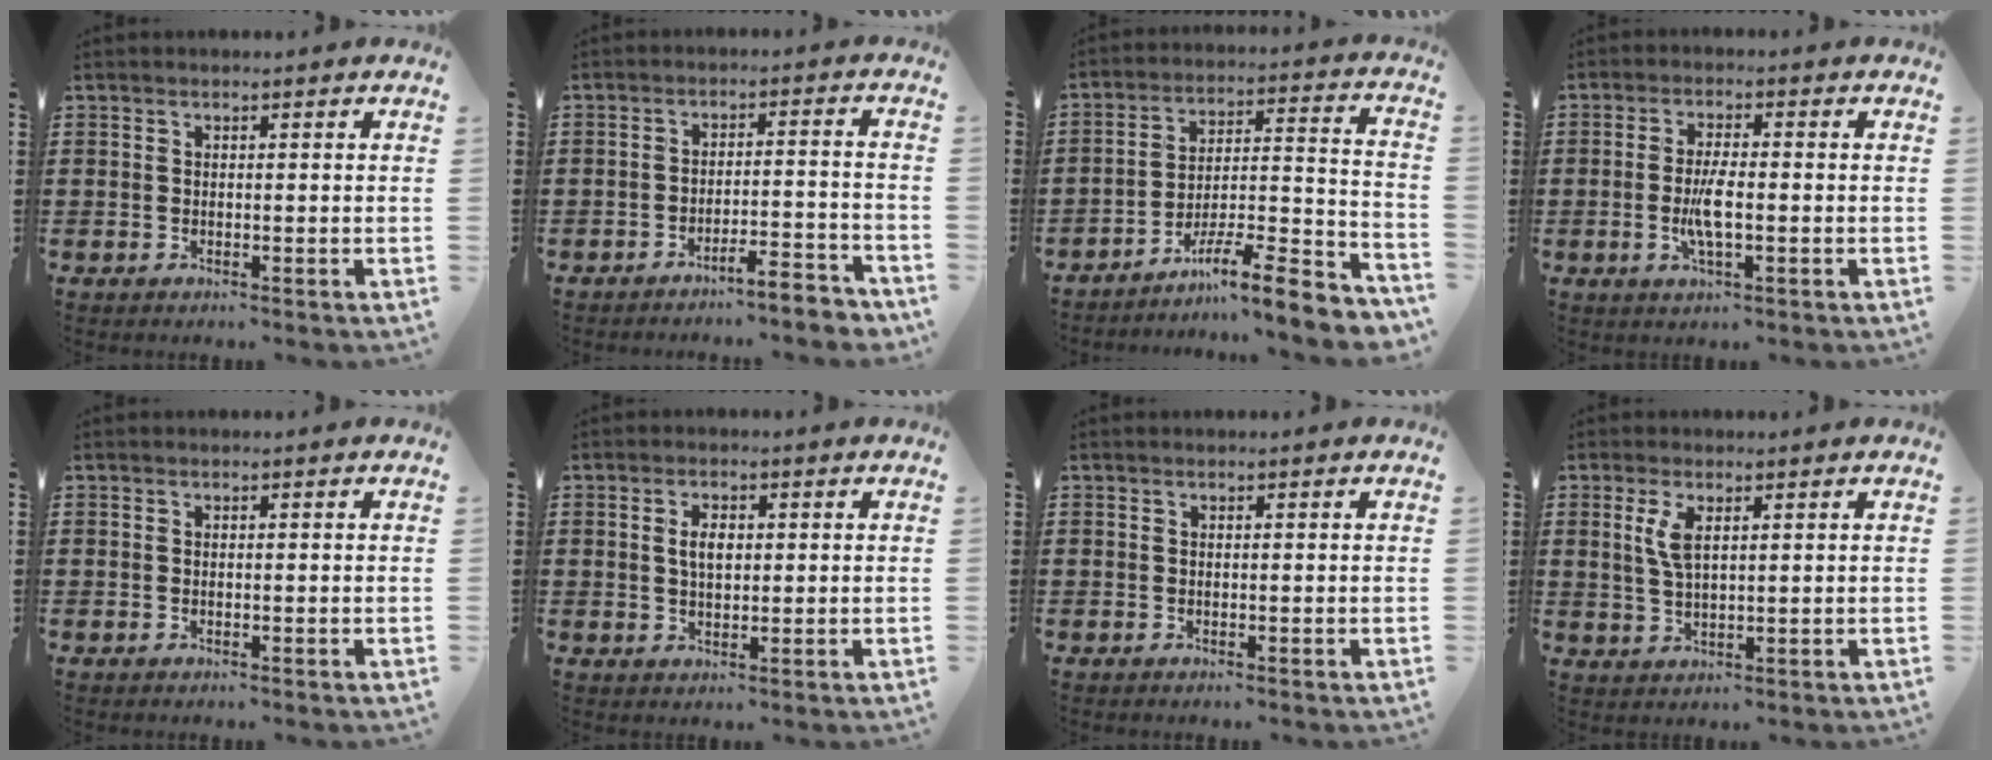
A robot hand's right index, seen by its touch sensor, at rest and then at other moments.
{"total": 4.5, "force": [-4.1, 0.0, 1.6], "torque": [-0.028, -0.005, -0.083]}
{"total": 8.9, "force": [-7.2, 0.8, 5.2], "torque": [-0.075, 0.005, -0.141]}
{"total": 4.7, "force": [-1.0, 1.2, 4.4], "torque": [-0.097, -0.005, -0.025]}
{"total": 0.0}
{"total": 3.2, "force": [0.5, 1.6, 2.7], "torque": [-0.046, 0.004, 0.004]}
{"total": 0.0}
{"total": 3.9, "force": [1.4, 1.5, 3.3], "torque": [-0.072, 0.007, 0.024]}